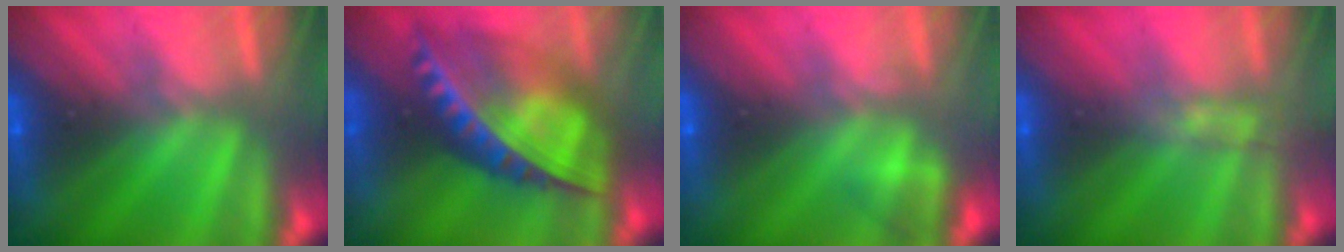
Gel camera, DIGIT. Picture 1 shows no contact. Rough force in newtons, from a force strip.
{"total": 8.8}
{"total": 2.3}
{"total": 2.7}